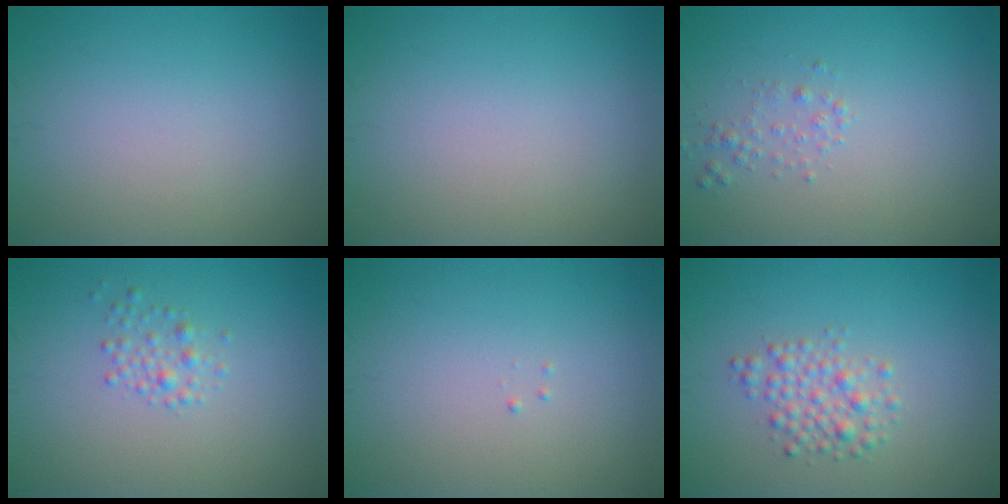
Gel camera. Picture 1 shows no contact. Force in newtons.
{"total": 0.0}
{"total": 1.0, "press": 1.0, "slide": 0.0}
{"total": 1.4, "press": 1.4, "slide": 0.0}
{"total": 0.0}
{"total": 2.6, "press": 2.6, "slide": 0.1}